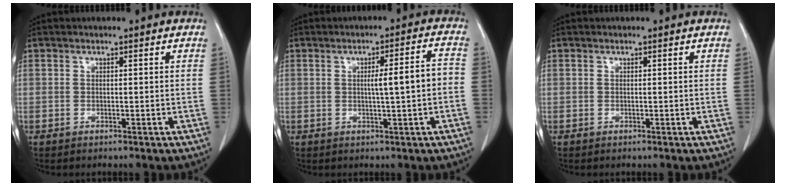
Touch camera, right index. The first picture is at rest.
{"total": 5.6, "force": [-0.5, 0.2, 5.6], "torque": [-0.086, 0.012, -0.005]}
{"total": 0.0}